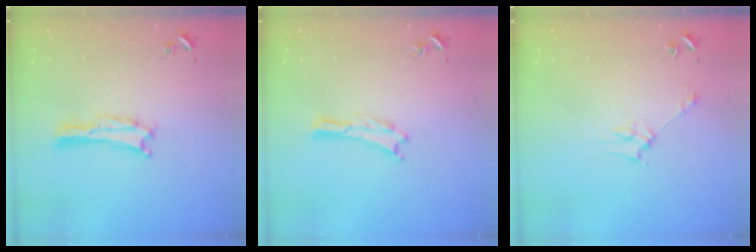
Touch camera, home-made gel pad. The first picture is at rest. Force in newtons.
{"total": 0.0}
{"total": 2.8, "press": 2.8, "slide": 0.2}